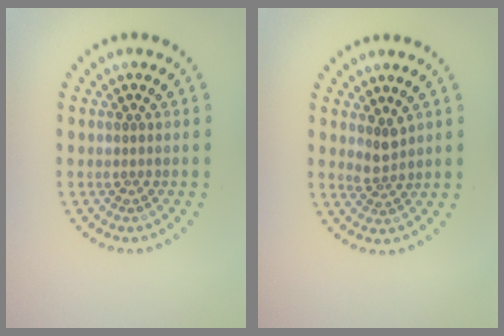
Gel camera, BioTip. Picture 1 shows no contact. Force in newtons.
{"total": 1.9, "press": 1.4, "slide": 1.3}